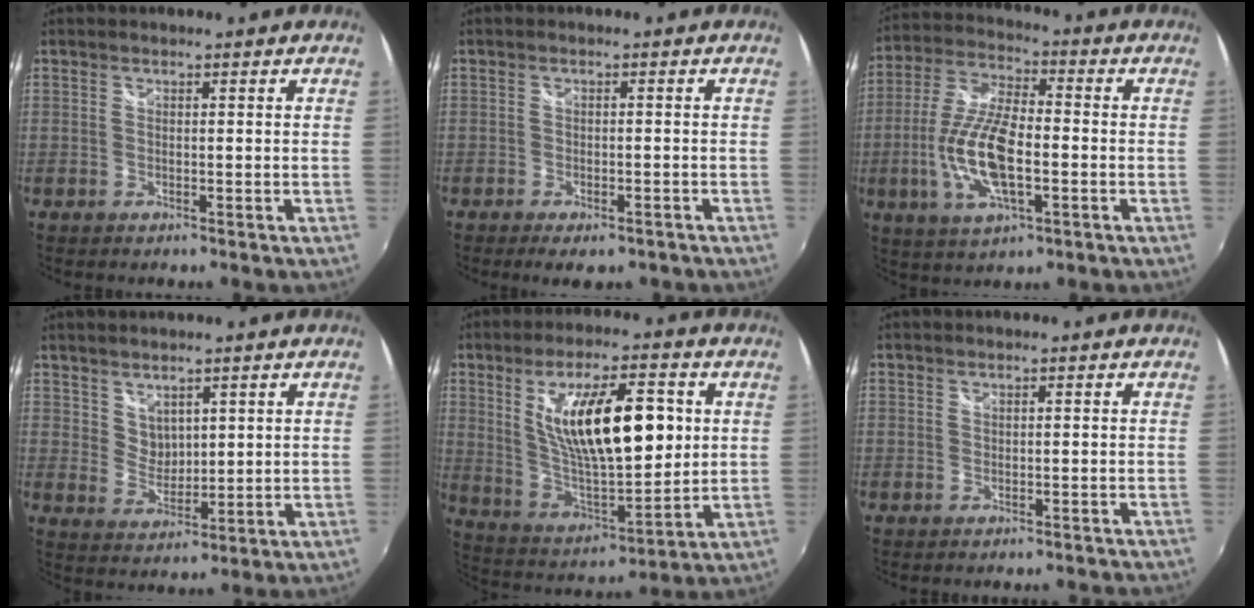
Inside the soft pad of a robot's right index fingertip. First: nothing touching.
{"total": 5.5, "force": [-4.1, 2.1, 3.1], "torque": [-0.070, -0.019, -0.057]}
{"total": 14.5, "force": [-3.2, 5.4, 13.1], "torque": [-0.273, -0.004, -0.061]}
{"total": 4.1, "force": [2.7, 2.7, 1.4], "torque": [-0.015, 0.000, 0.056]}
{"total": 19.0, "force": [4.6, 6.6, 17.2], "torque": [-0.295, 0.000, 0.093]}
{"total": 3.1, "force": [-2.6, 1.5, 0.8], "torque": [-0.003, 0.001, -0.030]}